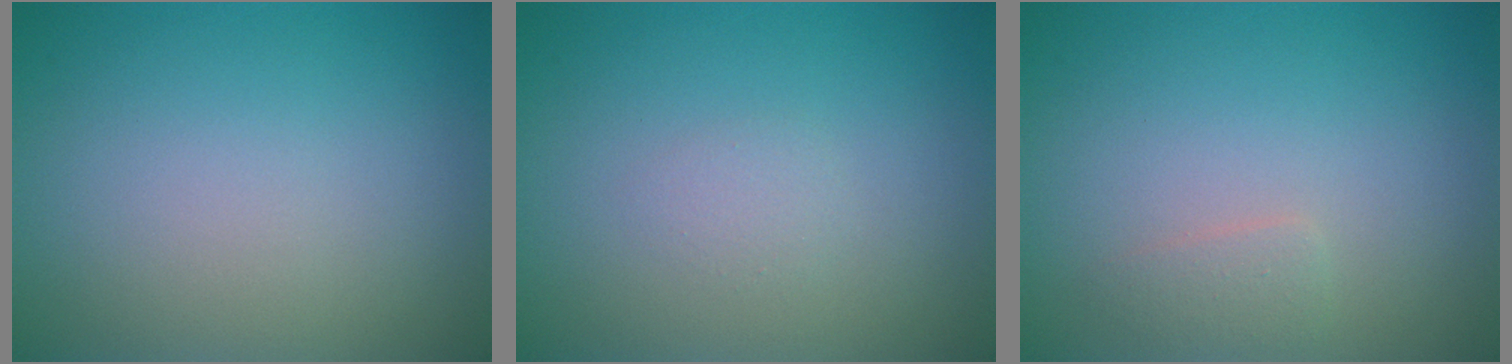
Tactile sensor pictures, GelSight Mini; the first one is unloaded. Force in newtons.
{"total": 0.8, "press": 0.8, "slide": 0.1}
{"total": 1.0, "press": 1.0, "slide": 0.1}